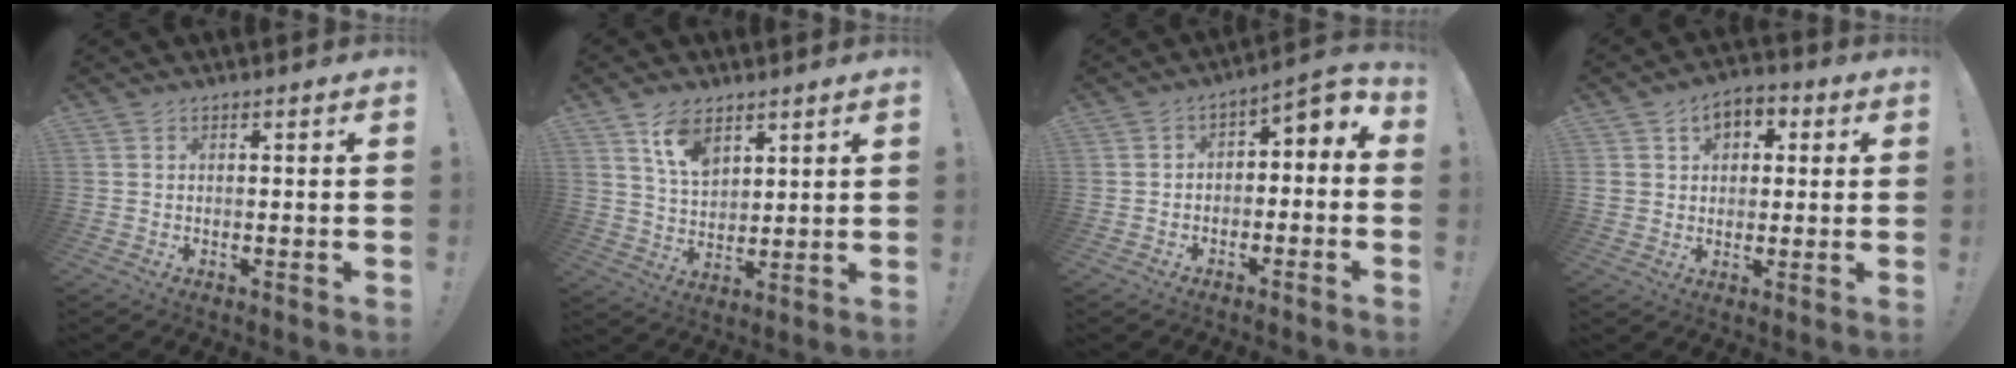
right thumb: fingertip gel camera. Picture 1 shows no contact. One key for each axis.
{"total": 10.0, "fx": 6.4, "fy": 5.8, "fz": 5.2, "tx": -0.097, "ty": -0.023, "tz": 0.123}
{"total": 3.7, "fx": -1.8, "fy": 2.4, "fz": 2.3, "tx": -0.020, "ty": 0.006, "tz": -0.034}
{"total": 7.5, "fx": 2.6, "fy": 6.1, "fz": 3.5, "tx": -0.055, "ty": -0.007, "tz": 0.054}